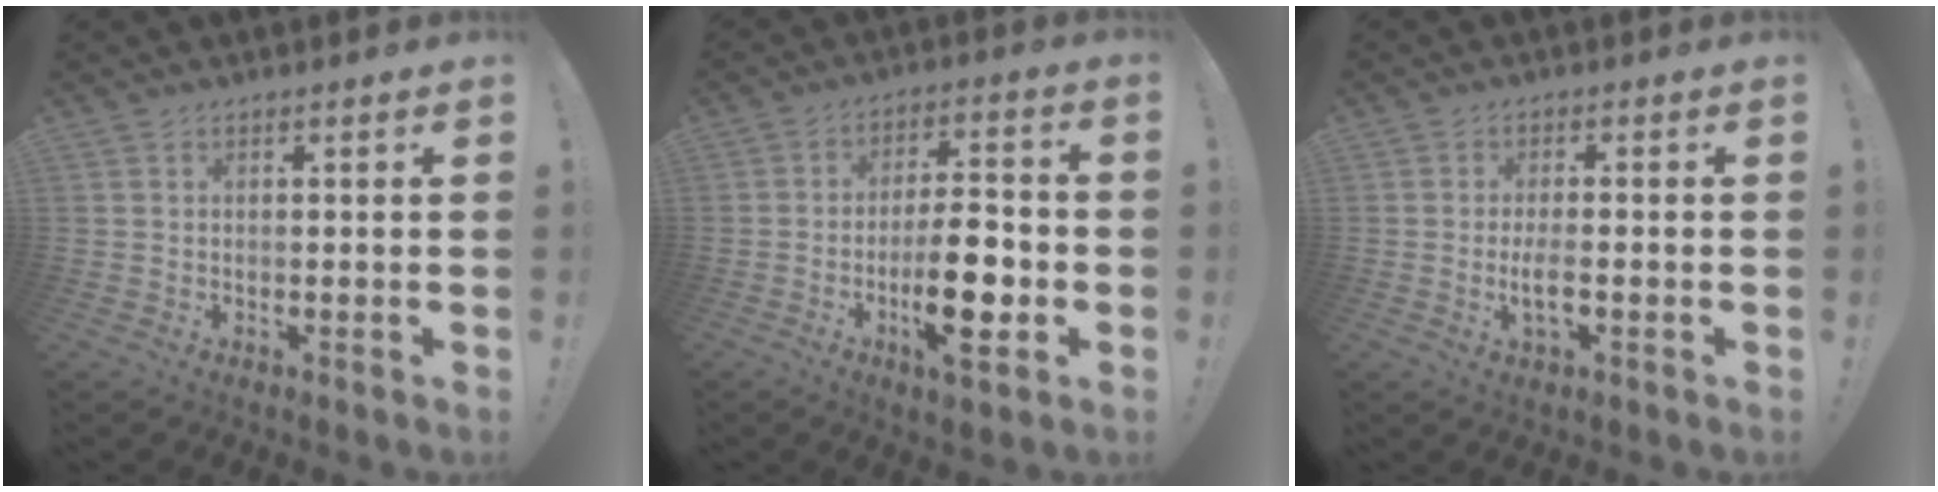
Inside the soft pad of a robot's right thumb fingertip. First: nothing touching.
{"total": 15.0, "force": [-4.5, 4.6, 13.5], "torque": [-0.218, 0.009, -0.075]}
{"total": 4.8, "force": [-1.3, 1.4, 4.4], "torque": [-0.099, -0.005, -0.025]}